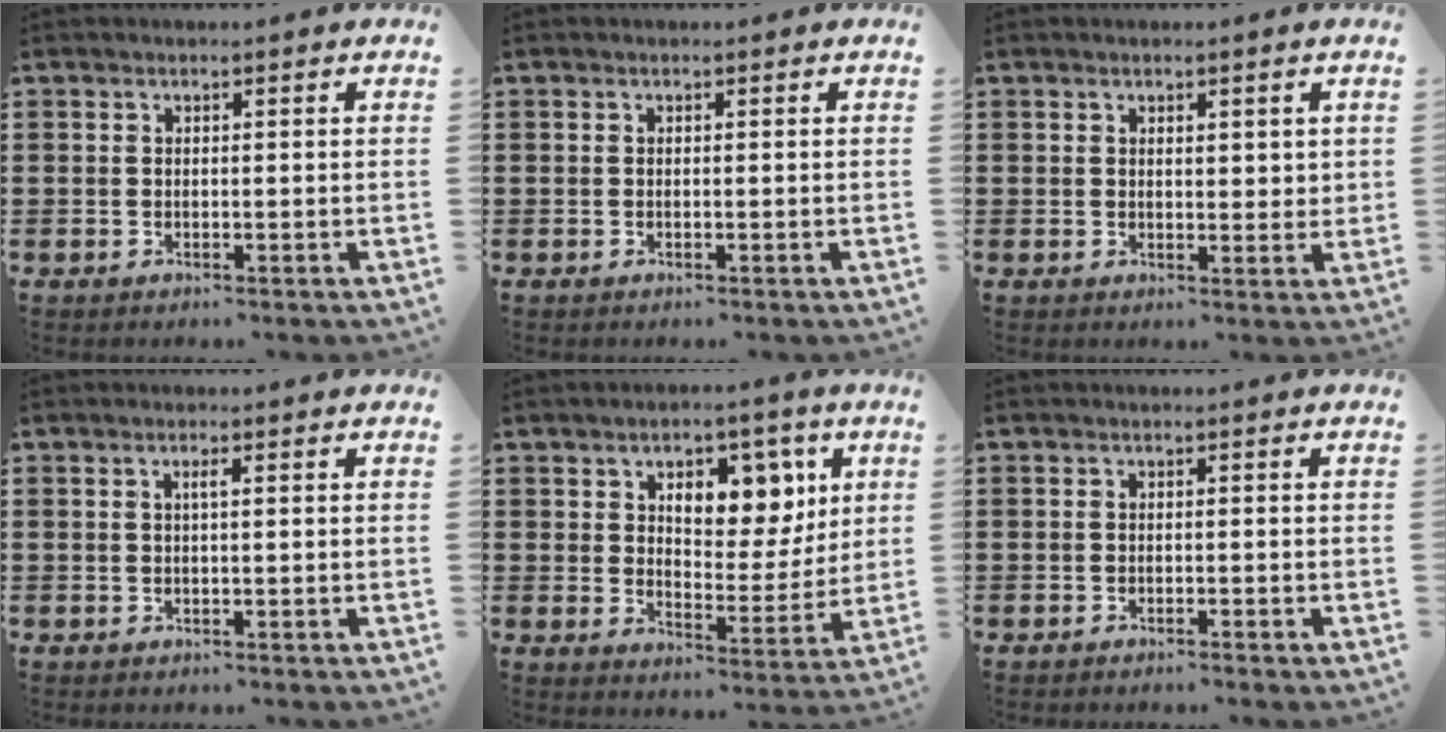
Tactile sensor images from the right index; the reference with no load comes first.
{"total": 0.0}
{"total": 1.7, "force": [1.1, 1.1, 0.8], "torque": [-0.002, 0.000, 0.016]}
{"total": 1.0, "force": [0.2, 0.0, 0.9], "torque": [-0.017, 0.001, 0.002]}
{"total": 7.9, "force": [4.0, 4.8, 4.8], "torque": [-0.076, -0.007, 0.062]}
{"total": 0.9, "force": [-0.8, 0.0, 0.2], "torque": [-0.006, 0.000, -0.017]}